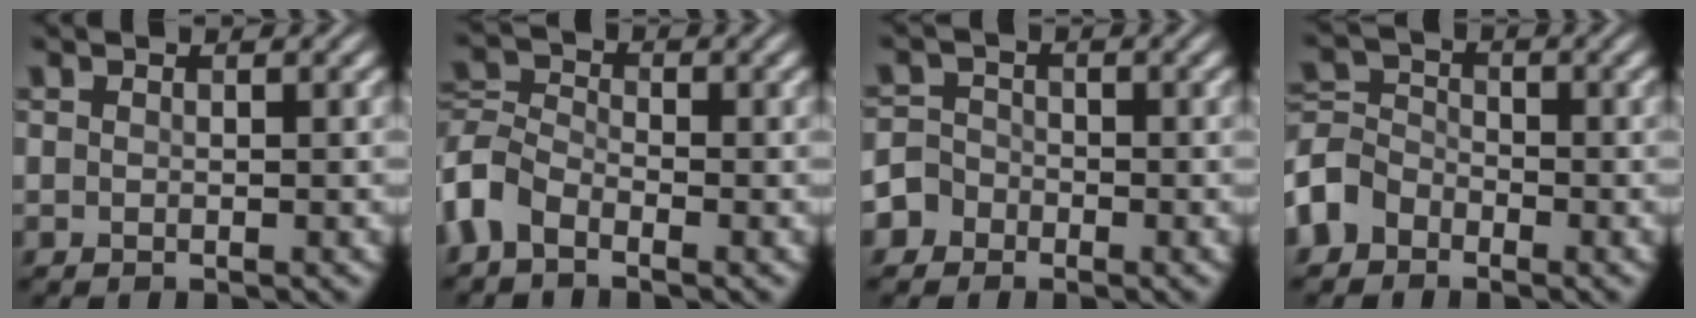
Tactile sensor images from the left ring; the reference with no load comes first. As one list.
[{"total": 3.9, "force": [-2.2, 2.2, 2.4], "torque": [-0.051, 0.006, -0.060]}, {"total": 2.3, "force": [-1.3, 1.8, 0.2], "torque": [0.013, 0.006, -0.031]}, {"total": 3.6, "force": [-2.2, 2.6, 1.1], "torque": [-0.025, 0.007, -0.059]}]